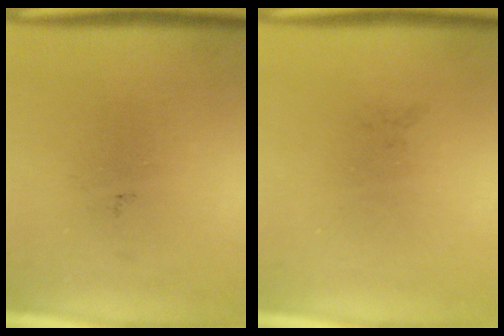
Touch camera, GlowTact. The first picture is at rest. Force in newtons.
{"total": 0.0}